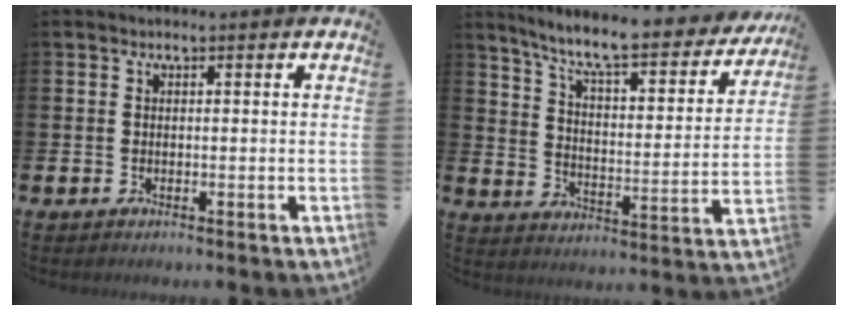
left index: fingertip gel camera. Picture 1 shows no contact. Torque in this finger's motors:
{"motor_torque": [0.66, -0.79, 1.04, 0.21]}